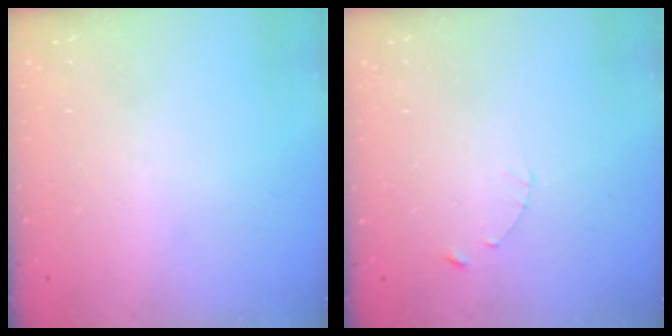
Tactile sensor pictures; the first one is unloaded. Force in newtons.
{"total": 1.2, "press": 1.1, "slide": 0.2}